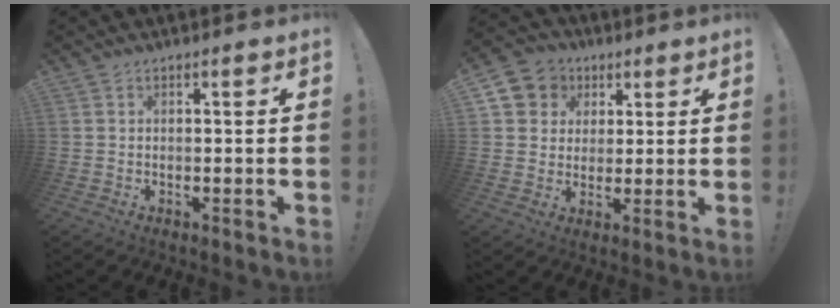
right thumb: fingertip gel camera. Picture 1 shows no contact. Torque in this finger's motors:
{"motor_torque": [0.49, 0.78, 0.18, -0.11, 0.00]}